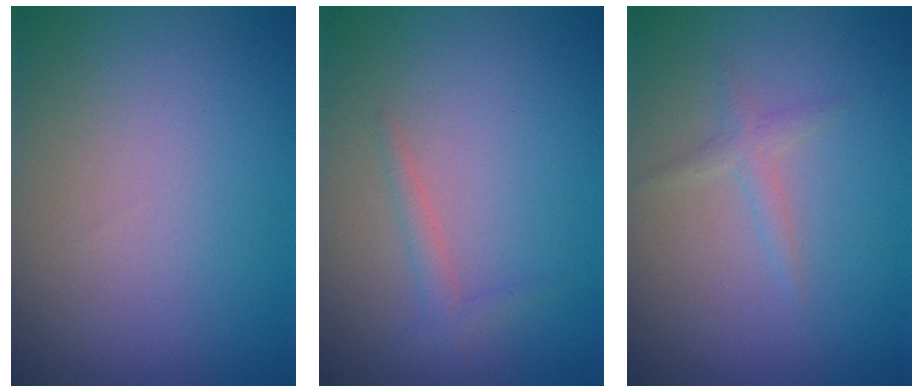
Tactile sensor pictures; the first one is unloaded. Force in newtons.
{"total": 1.3, "press": 1.3, "slide": 0.1}
{"total": 1.3, "press": 1.3, "slide": 0.1}